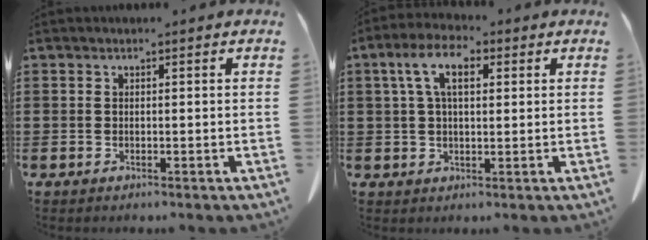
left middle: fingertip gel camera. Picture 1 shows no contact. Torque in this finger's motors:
{"motor_torque": [0.62, 0.54, 0.15, 0.00]}